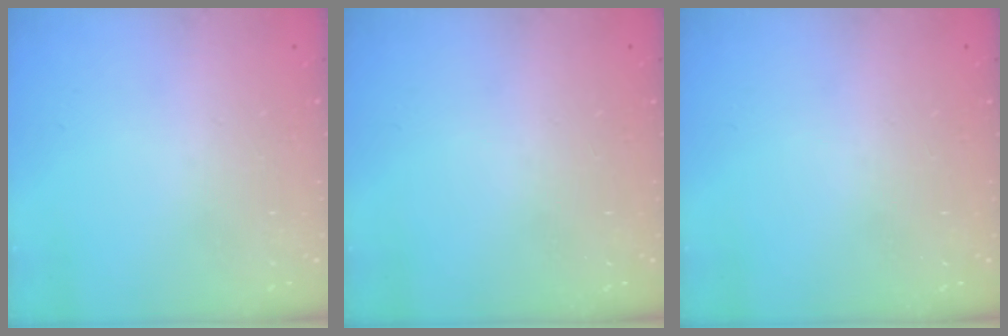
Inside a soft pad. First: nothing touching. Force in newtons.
{"total": 0.0}
{"total": 0.0}